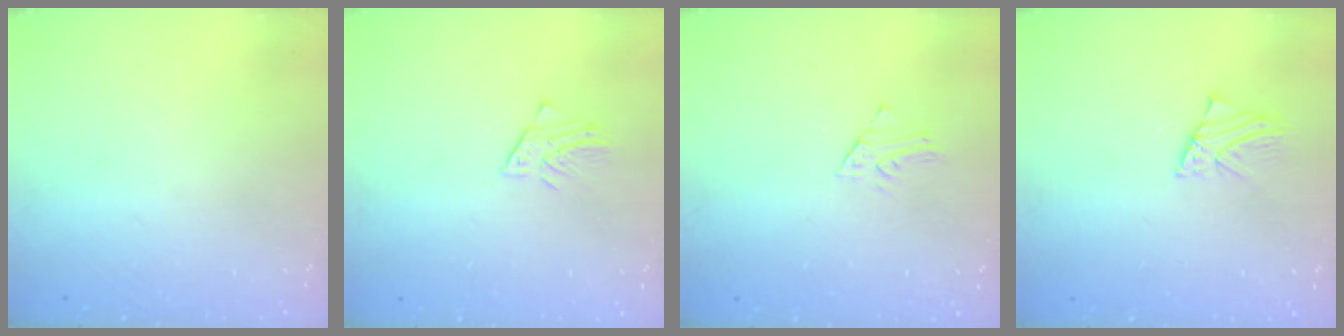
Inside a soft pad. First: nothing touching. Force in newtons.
{"total": 1.4, "press": 1.4, "slide": 0.1}
{"total": 1.7, "press": 1.7, "slide": 0.2}
{"total": 1.9, "press": 1.9, "slide": 0.0}